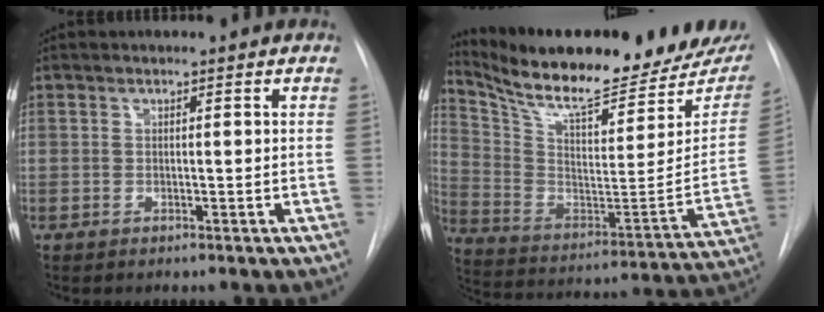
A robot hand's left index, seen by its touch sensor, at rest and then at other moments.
{"total": 25.8, "force": [21.9, 4.7, 12.7], "torque": [-0.217, -0.051, 0.323]}